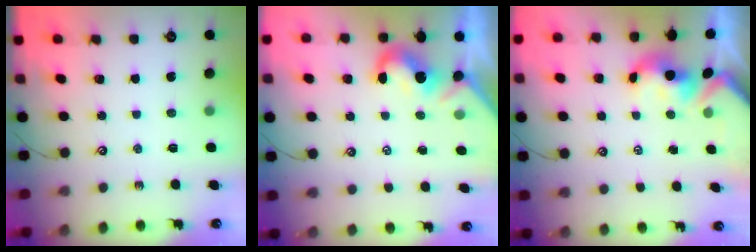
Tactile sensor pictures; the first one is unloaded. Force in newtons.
{"total": 1.5, "press": 1.3, "slide": 0.8}
{"total": 2.1, "press": 2.0, "slide": 0.7}